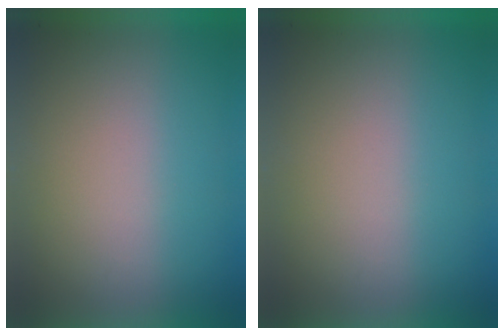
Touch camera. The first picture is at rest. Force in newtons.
{"total": 0.0}